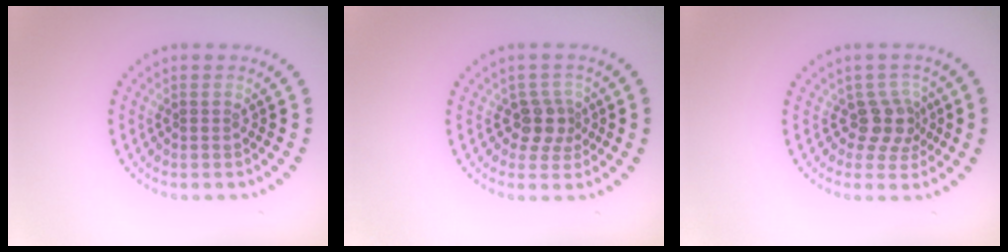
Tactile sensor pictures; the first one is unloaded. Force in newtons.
{"total": 2.5, "press": 1.9, "slide": 1.6}
{"total": 2.7, "press": 2.0, "slide": 1.8}